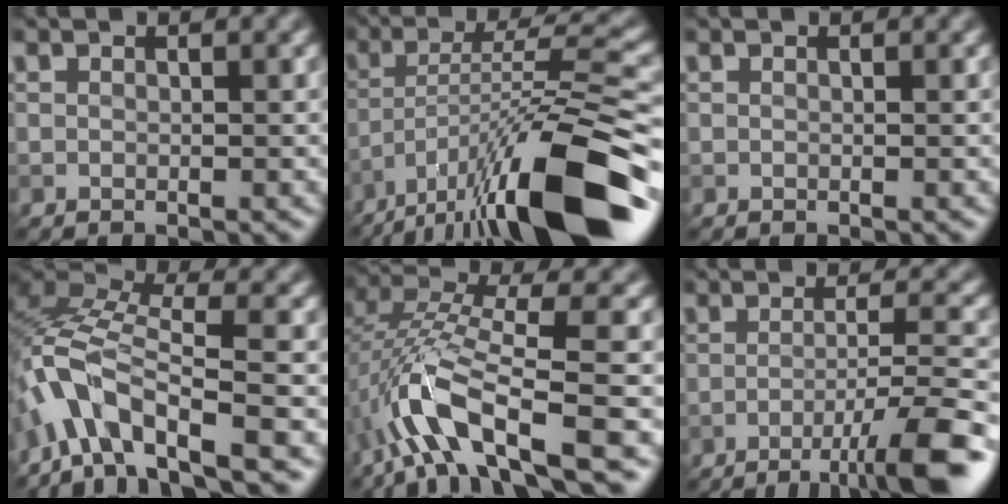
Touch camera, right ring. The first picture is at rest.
{"total": 14.5, "force": [-8.4, 3.6, 11.2], "torque": [-0.184, 0.004, -0.144]}
{"total": 0.0}
{"total": 8.5, "force": [-4.2, 3.2, 6.7], "torque": [-0.127, 0.015, -0.095]}
{"total": 9.4, "force": [-4.1, 2.6, 8.0], "torque": [-0.163, 0.016, -0.083]}
{"total": 8.3, "force": [-4.6, 1.1, 6.8], "torque": [-0.092, 0.011, -0.072]}